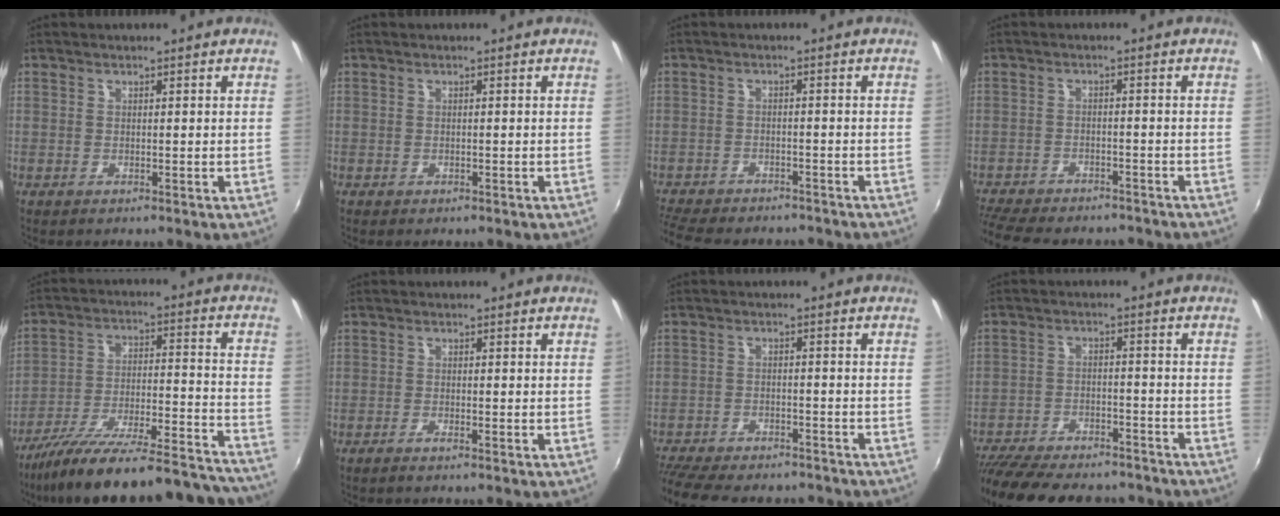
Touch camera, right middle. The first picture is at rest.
{"total": 0.8, "force": [-0.6, 0.5, 0.2], "torque": [-0.005, -0.003, -0.010]}
{"total": 12.8, "force": [-11.2, 4.0, 4.9], "torque": [-0.126, -0.019, -0.172]}
{"total": 14.6, "force": [-12.5, 4.7, 5.8], "torque": [-0.143, -0.019, -0.189]}
{"total": 30.0, "force": [-26.8, 3.6, 12.9], "torque": [-0.197, -0.047, -0.385]}
{"total": 1.2, "force": [-1.0, -0.2, 0.6], "torque": [-0.019, -0.002, -0.023]}
{"total": 16.7, "force": [-14.1, 5.5, 7.0], "torque": [-0.165, -0.024, -0.210]}
{"total": 21.1, "force": [-17.8, 6.8, 9.0], "torque": [-0.197, -0.021, -0.258]}